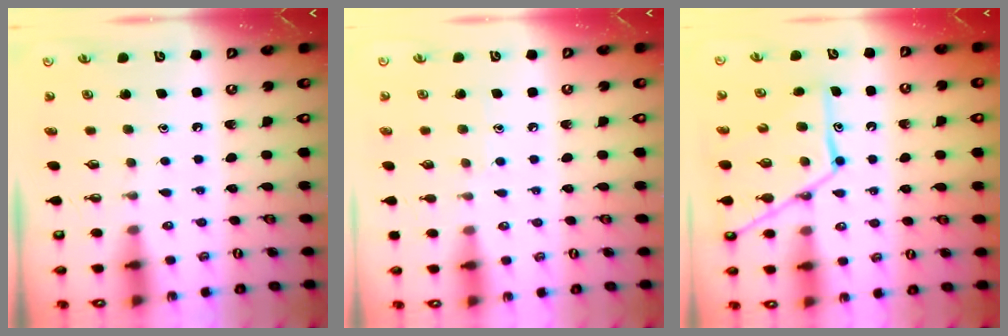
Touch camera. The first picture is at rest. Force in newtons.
{"total": 6.2, "press": 6.1, "slide": 0.7}
{"total": 14.2, "press": 14.2, "slide": 1.1}